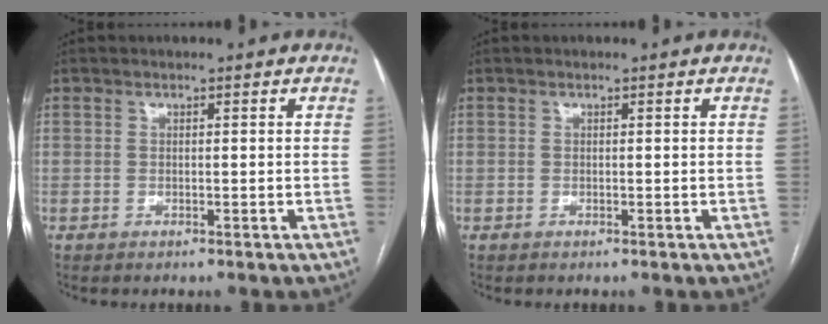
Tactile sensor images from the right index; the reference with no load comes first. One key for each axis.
{"total": 0.0}